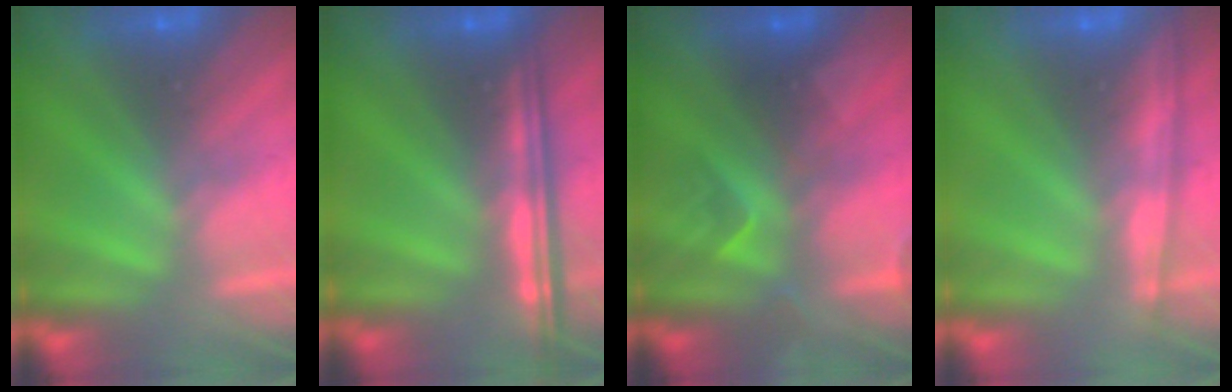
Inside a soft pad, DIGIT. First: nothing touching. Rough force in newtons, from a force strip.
{"total": 9.0}
{"total": 2.4}
{"total": 1.2}